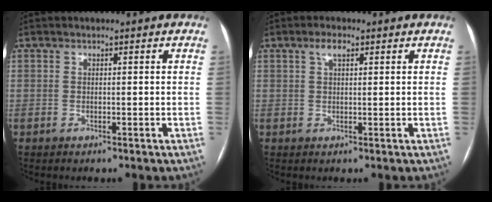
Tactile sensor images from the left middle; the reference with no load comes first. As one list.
[{"total": 2.2, "force": [1.2, 0.7, 1.7], "torque": [-0.039, 0.008, 0.024]}]